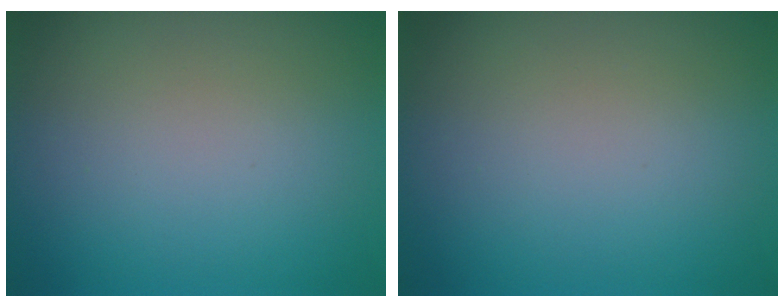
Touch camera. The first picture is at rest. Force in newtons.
{"total": 0.0}